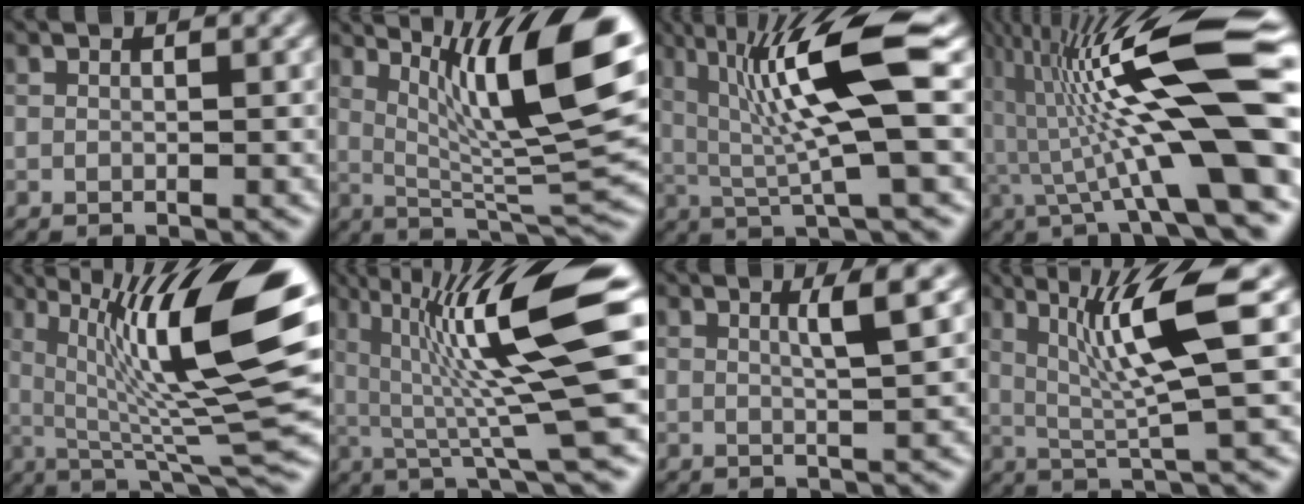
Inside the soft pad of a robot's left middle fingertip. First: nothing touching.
{"total": 12.4, "force": [4.3, 2.2, 11.4], "torque": [-0.172, 0.006, 0.076]}
{"total": 9.7, "force": [2.3, 1.6, 9.3], "torque": [-0.154, -0.004, 0.043]}
{"total": 14.5, "force": [-0.1, 2.2, 14.4], "torque": [-0.236, 0.031, -0.002]}
{"total": 13.5, "force": [3.4, 2.5, 12.9], "torque": [-0.198, 0.017, 0.061]}
{"total": 13.3, "force": [2.6, 1.6, 13.0], "torque": [-0.194, 0.012, 0.046]}
{"total": 2.7, "force": [1.0, 0.4, 2.5], "torque": [-0.033, 0.007, 0.013]}
{"total": 7.3, "force": [2.1, 0.8, 6.9], "torque": [-0.132, 0.004, 0.039]}